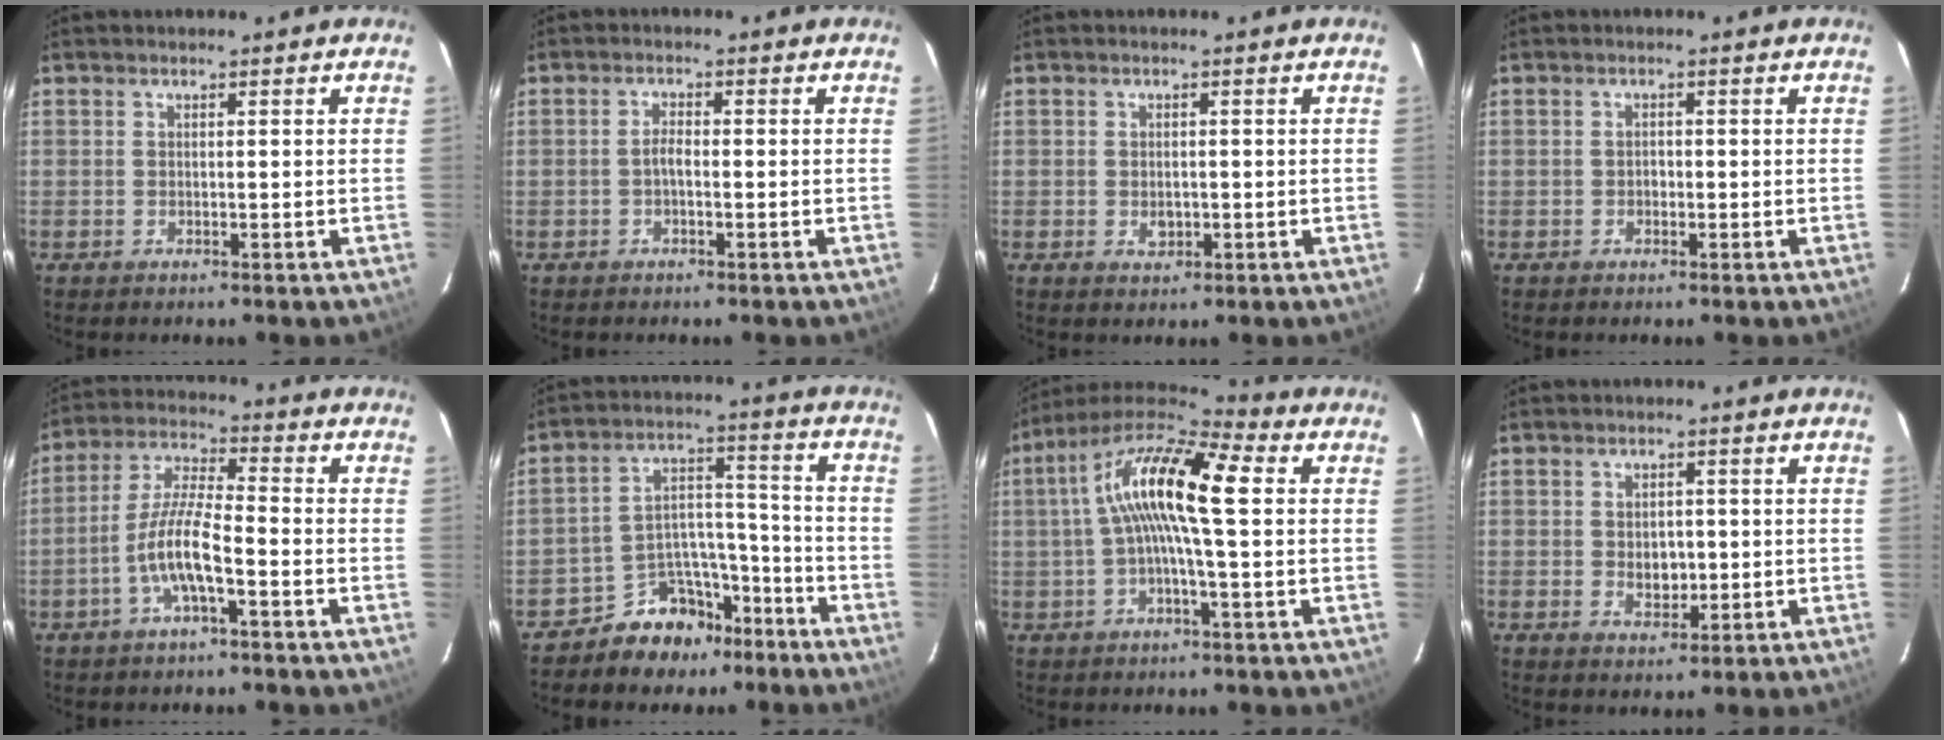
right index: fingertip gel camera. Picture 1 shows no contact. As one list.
[{"total": 1.6, "force": [-0.6, 0.5, 1.4], "torque": [-0.028, 0.006, -0.013]}, {"total": 2.1, "force": [-0.4, 1.6, 1.3], "torque": [-0.021, 0.000, -0.004]}, {"total": 0.8, "force": [-0.3, 0.7, 0.2], "torque": [-0.003, 0.002, -0.004]}, {"total": 8.2, "force": [-3.6, 1.2, 7.3], "torque": [-0.158, 0.008, -0.070]}, {"total": 10.1, "force": [-7.8, 6.1, 2.3], "torque": [-0.035, 0.059, -0.118]}, {"total": 14.1, "force": [1.9, 2.6, 13.7], "torque": [-0.250, 0.026, 0.018]}, {"total": 3.8, "force": [-0.2, 2.9, 2.5], "torque": [-0.040, 0.000, 0.001]}]